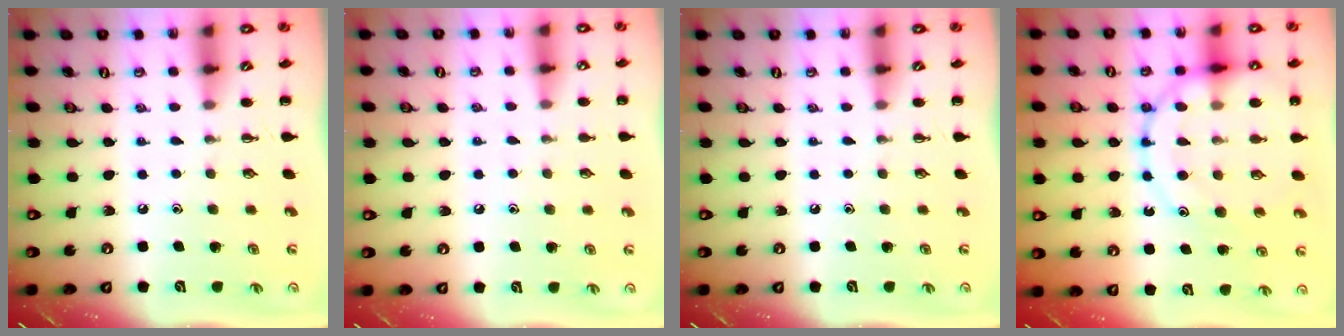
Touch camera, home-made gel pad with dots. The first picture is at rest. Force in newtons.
{"total": 4.1, "press": 4.0, "slide": 0.9}
{"total": 0.0}
{"total": 19.1, "press": 19.0, "slide": 2.4}